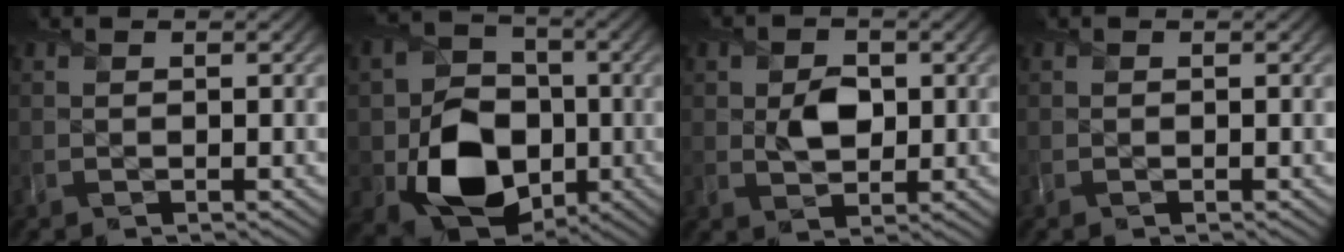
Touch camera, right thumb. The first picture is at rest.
{"total": 11.3, "force": [-2.7, 9.0, 6.3], "torque": [-0.121, -0.021, -0.055]}
{"total": 3.6, "force": [0.4, 2.7, 2.4], "torque": [-0.049, -0.003, 0.005]}
{"total": 0.0}